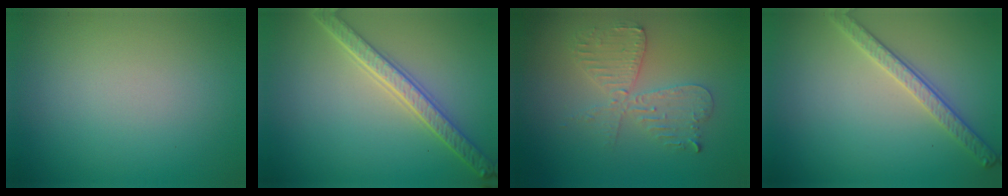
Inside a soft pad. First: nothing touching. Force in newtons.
{"total": 4.6, "press": 3.7, "slide": 2.7}
{"total": 4.2, "press": 3.6, "slide": 2.2}
{"total": 2.8, "press": 2.7, "slide": 0.8}